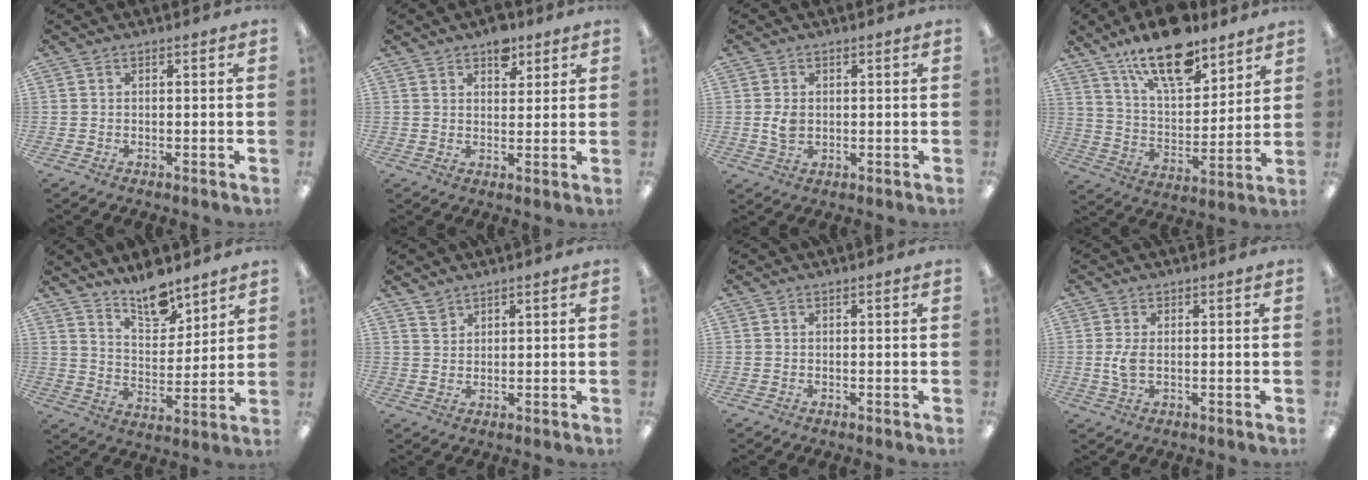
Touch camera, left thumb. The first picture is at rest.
{"total": 5.9, "force": [3.9, 3.6, 2.7], "torque": [-0.024, -0.014, 0.065]}
{"total": 3.8, "force": [0.1, 2.7, 2.7], "torque": [-0.050, 0.000, 0.000]}
{"total": 17.4, "force": [13.2, 6.4, 9.3], "torque": [-0.158, -0.073, 0.228]}
{"total": 11.1, "force": [9.6, 3.9, 4.0], "torque": [-0.060, -0.070, 0.175]}
{"total": 2.8, "force": [2.3, 1.4, 0.7], "torque": [-0.010, -0.008, 0.045]}
{"total": 0.0}
{"total": 4.0, "force": [0.1, 2.0, 3.4], "torque": [-0.071, -0.003, -0.004]}